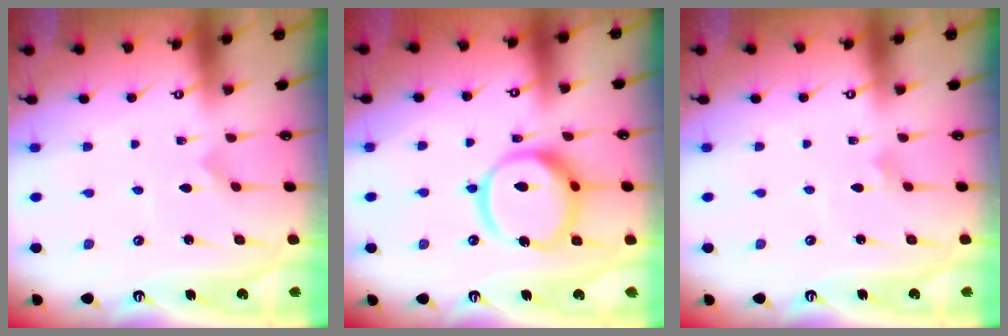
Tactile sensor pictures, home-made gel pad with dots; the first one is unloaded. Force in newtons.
{"total": 16.5, "press": 16.4, "slide": 1.8}
{"total": 2.3, "press": 2.3, "slide": 0.1}